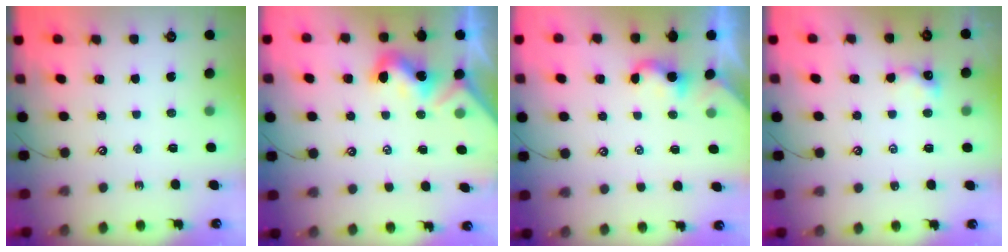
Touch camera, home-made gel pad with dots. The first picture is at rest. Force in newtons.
{"total": 1.7, "press": 1.7, "slide": 0.2}
{"total": 3.4, "press": 3.4, "slide": 0.1}
{"total": 2.2, "press": 2.1, "slide": 0.5}